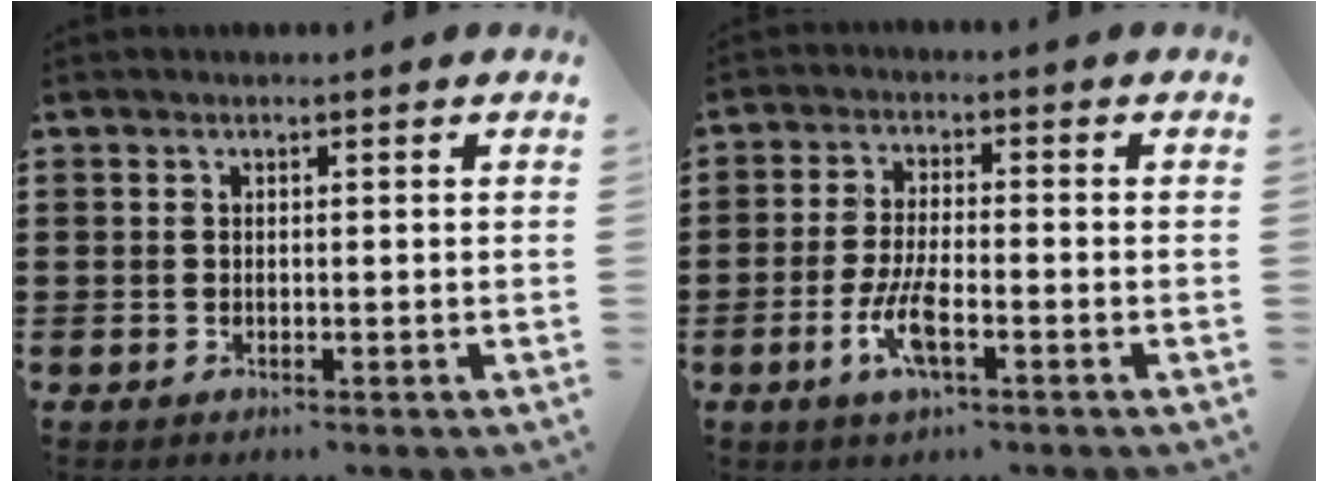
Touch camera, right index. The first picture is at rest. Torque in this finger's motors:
{"motor_torque": [2.14, 0.00, 0.50, 0.18]}